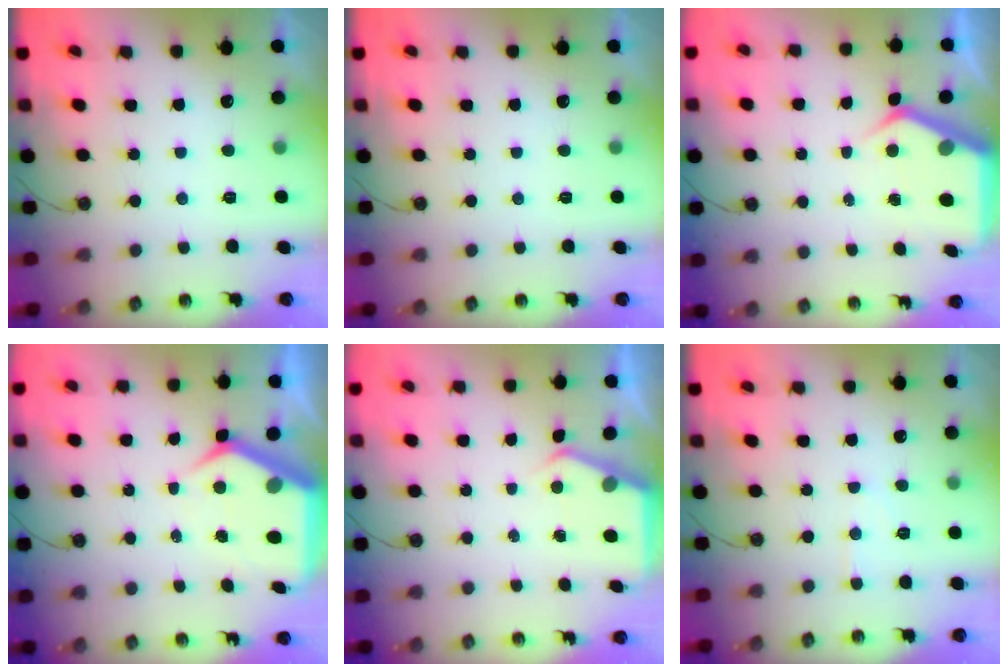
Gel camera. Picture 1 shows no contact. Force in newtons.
{"total": 0.0}
{"total": 6.0, "press": 6.0, "slide": 0.3}
{"total": 10.4, "press": 10.3, "slide": 1.3}
{"total": 4.6, "press": 4.6, "slide": 0.5}
{"total": 6.2, "press": 6.2, "slide": 0.7}